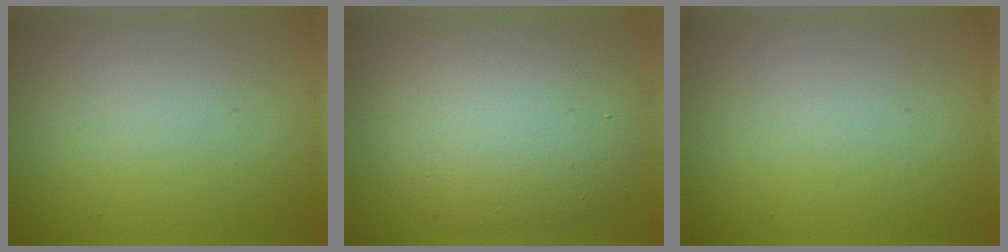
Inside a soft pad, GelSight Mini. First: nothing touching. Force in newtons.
{"total": 9.0, "press": 9.0, "slide": 0.2}
{"total": 0.0}